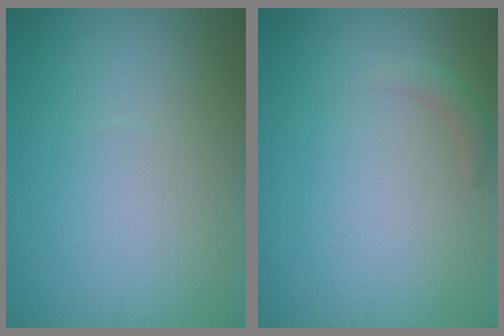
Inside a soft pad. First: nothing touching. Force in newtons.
{"total": 1.0, "press": 1.0, "slide": 0.1}